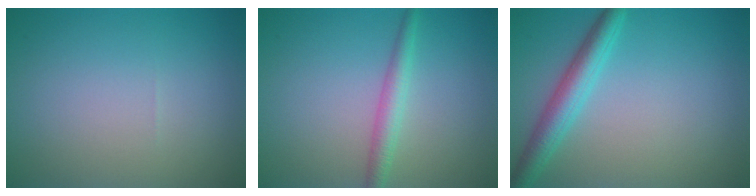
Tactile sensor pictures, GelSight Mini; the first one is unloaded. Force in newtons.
{"total": 2.2, "press": 2.2, "slide": 0.1}
{"total": 3.7, "press": 3.7, "slide": 0.1}